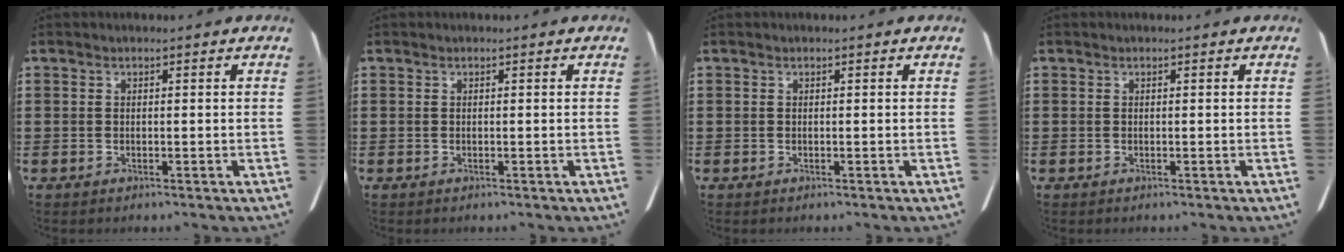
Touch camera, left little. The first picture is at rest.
{"total": 0.0}
{"total": 0.0}
{"total": 0.0}